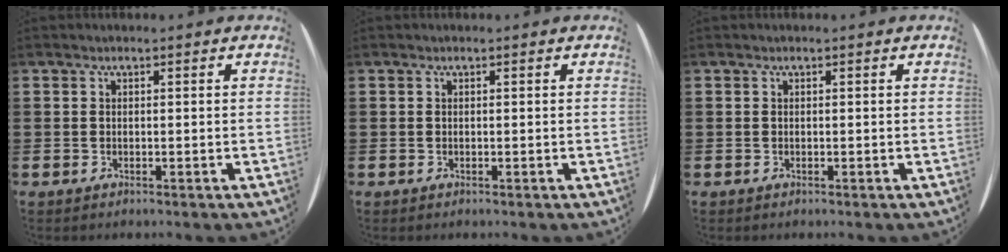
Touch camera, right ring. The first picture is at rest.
{"total": 0.0}
{"total": 0.0}